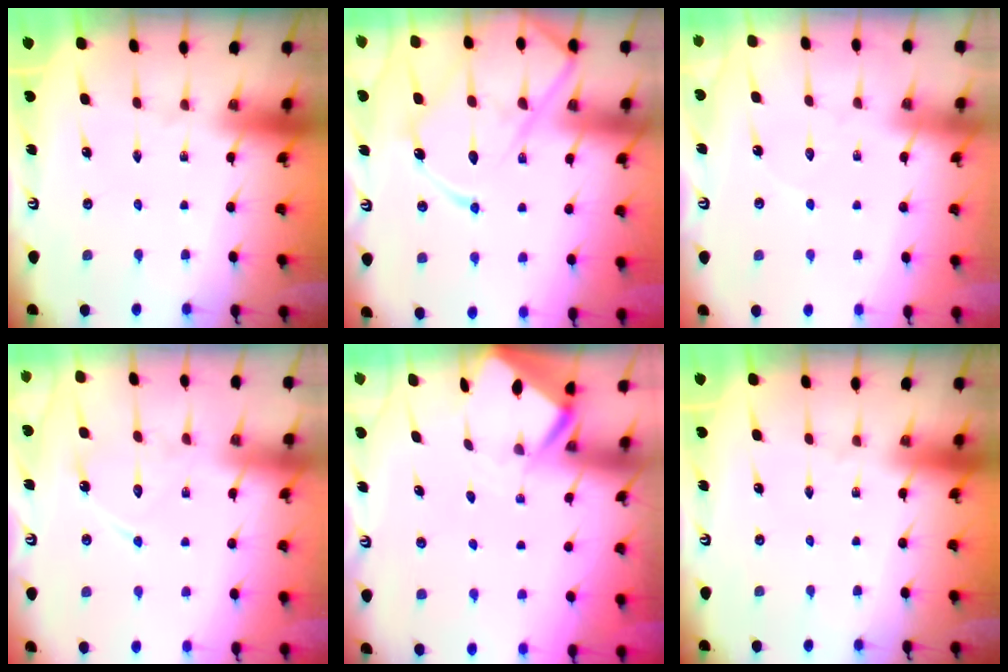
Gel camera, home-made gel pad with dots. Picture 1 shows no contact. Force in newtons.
{"total": 17.6, "press": 17.5, "slide": 1.7}
{"total": 2.9, "press": 2.9, "slide": 0.2}
{"total": 9.3, "press": 9.3, "slide": 0.2}
{"total": 3.3, "press": 3.3, "slide": 0.3}
{"total": 0.0}